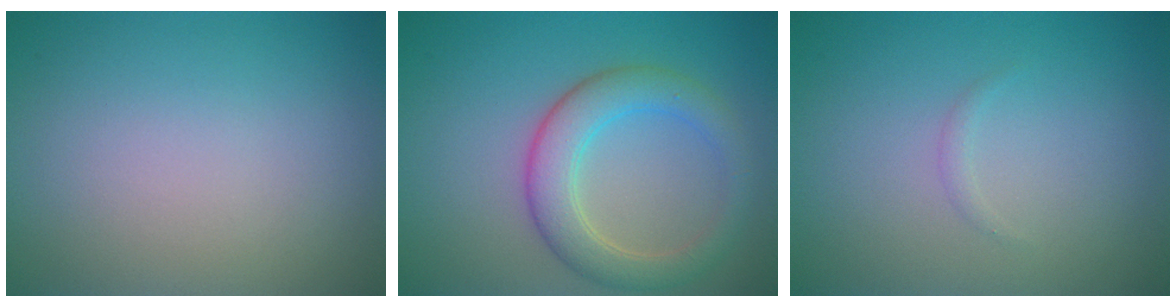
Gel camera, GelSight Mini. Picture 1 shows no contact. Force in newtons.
{"total": 4.8, "press": 4.7, "slide": 0.3}
{"total": 0.6, "press": 0.6, "slide": 0.1}